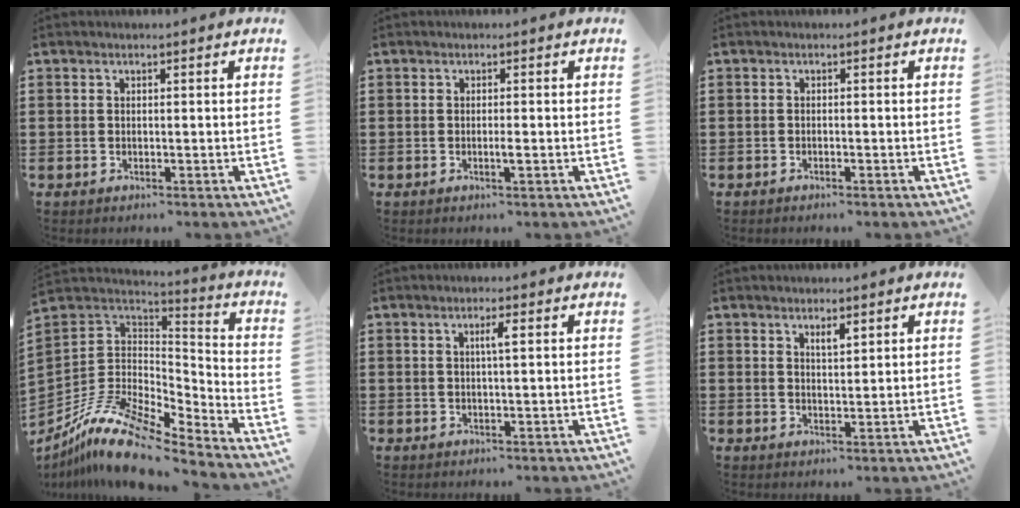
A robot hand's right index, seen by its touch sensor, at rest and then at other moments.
{"total": 1.1, "force": [-0.3, 0.1, 1.1], "torque": [-0.019, -0.003, -0.006]}
{"total": 0.6, "force": [-0.6, 0.0, 0.1], "torque": [-0.004, -0.002, -0.012]}
{"total": 12.9, "force": [-9.7, 4.6, 7.3], "torque": [-0.158, 0.022, -0.187]}
{"total": 2.3, "force": [0.6, 0.2, 2.2], "torque": [-0.043, 0.003, 0.007]}
{"total": 2.0, "force": [1.2, 0.6, 1.4], "torque": [-0.023, 0.000, 0.019]}